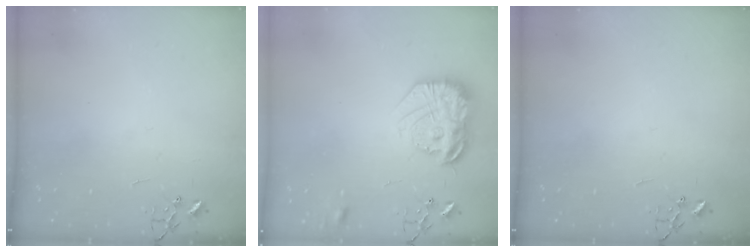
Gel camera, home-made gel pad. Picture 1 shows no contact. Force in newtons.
{"total": 18.4, "press": 18.3, "slide": 1.7}
{"total": 0.0}